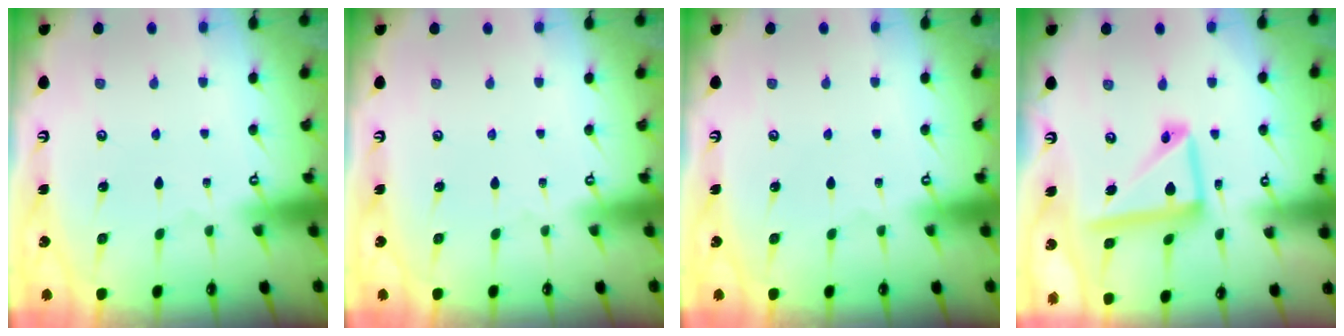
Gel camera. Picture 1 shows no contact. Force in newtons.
{"total": 0.0}
{"total": 0.0}
{"total": 13.9, "press": 13.8, "slide": 1.4}